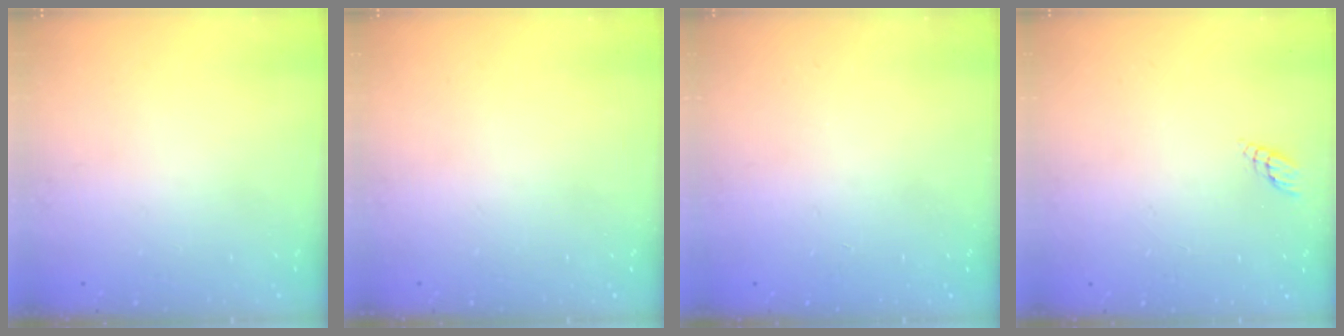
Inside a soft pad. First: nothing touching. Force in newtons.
{"total": 0.0}
{"total": 0.0}
{"total": 2.9, "press": 2.9, "slide": 0.3}